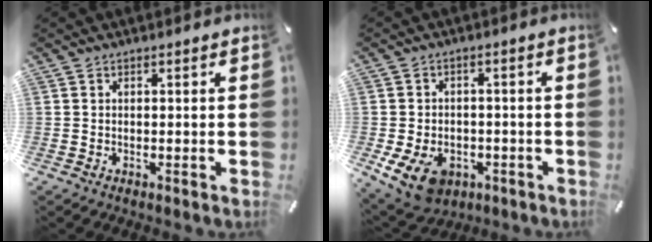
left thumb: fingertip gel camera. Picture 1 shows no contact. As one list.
[{"total": 9.8, "force": [-4.3, 6.9, 5.5], "torque": [-0.113, 0.021, -0.075]}]